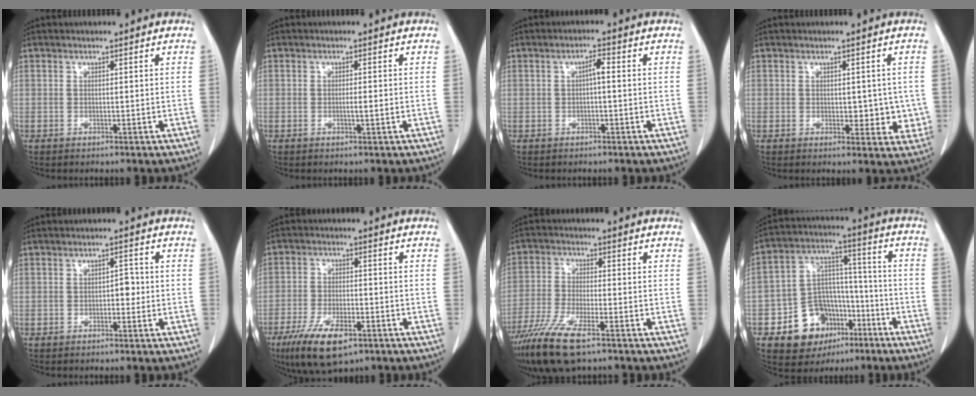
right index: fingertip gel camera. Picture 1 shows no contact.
{"total": 1.3, "force": [-0.2, 0.0, 1.2], "torque": [-0.021, -0.001, -0.004]}
{"total": 2.0, "force": [0.1, 0.4, 2.0], "torque": [-0.031, 0.005, 0.001]}
{"total": 4.7, "force": [0.0, 2.9, 3.7], "torque": [-0.024, -0.001, 0.005]}
{"total": 2.0, "force": [-0.4, 1.1, 1.6], "torque": [-0.016, 0.006, -0.006]}
{"total": 10.1, "force": [-5.9, 3.5, 7.4], "torque": [-0.137, -0.015, -0.099]}
{"total": 10.4, "force": [-6.9, 2.1, 7.5], "torque": [-0.149, -0.026, -0.125]}
{"total": 13.3, "force": [-6.7, 10.1, 5.5], "torque": [-0.089, 0.052, -0.097]}